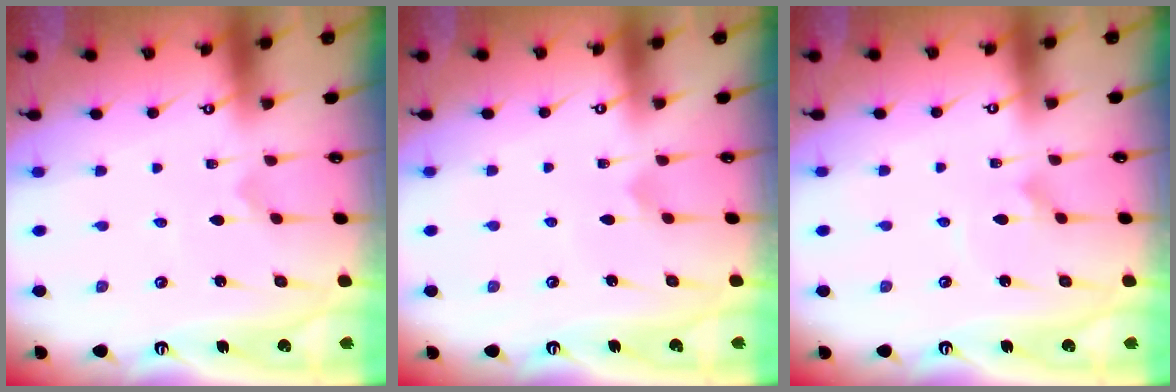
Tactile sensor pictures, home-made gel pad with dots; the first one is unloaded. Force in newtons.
{"total": 2.9, "press": 2.9, "slide": 0.2}
{"total": 2.3, "press": 2.3, "slide": 0.1}